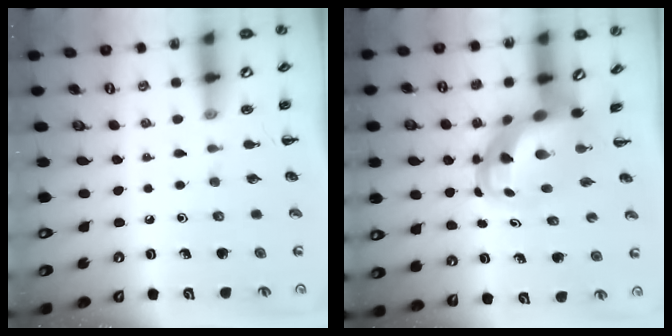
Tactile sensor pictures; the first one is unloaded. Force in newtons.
{"total": 6.5, "press": 6.3, "slide": 1.8}